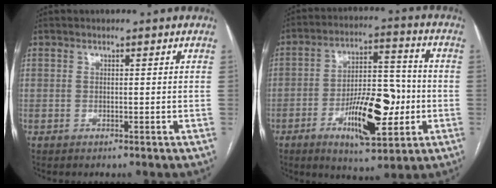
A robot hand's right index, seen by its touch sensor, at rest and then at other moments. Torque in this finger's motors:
{"motor_torque": [1.30, -0.84, 0.39, 0.13]}